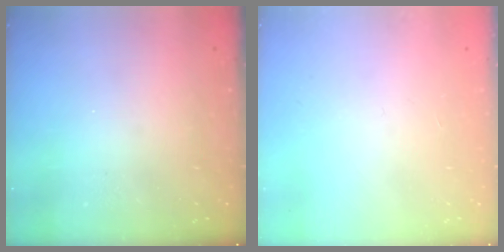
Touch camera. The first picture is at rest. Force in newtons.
{"total": 0.0}